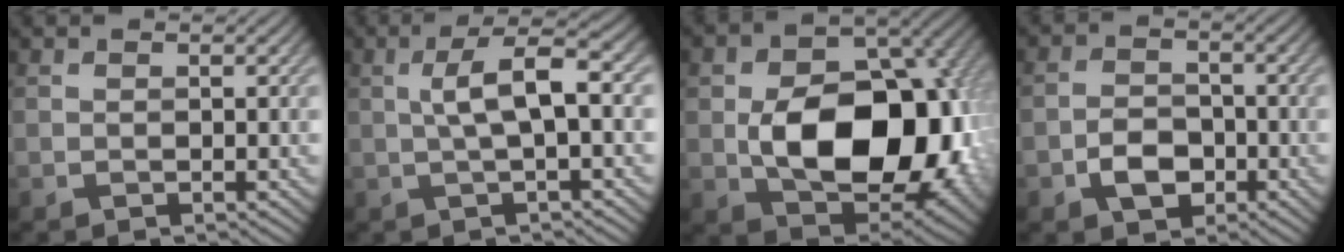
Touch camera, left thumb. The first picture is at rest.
{"total": 5.3, "force": [0.5, 1.1, 5.1], "torque": [-0.095, 0.015, 0.007]}
{"total": 15.6, "force": [-1.5, 10.5, 11.5], "torque": [-0.168, -0.017, -0.015]}
{"total": 4.4, "force": [-2.0, 3.1, 2.5], "torque": [-0.048, 0.001, -0.043]}